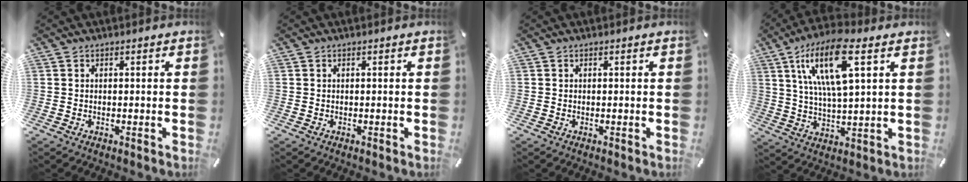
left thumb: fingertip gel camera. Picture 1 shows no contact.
{"total": 0.0}
{"total": 0.0}
{"total": 15.7, "force": [7.0, 4.8, 13.3], "torque": [-0.267, -0.007, 0.112]}